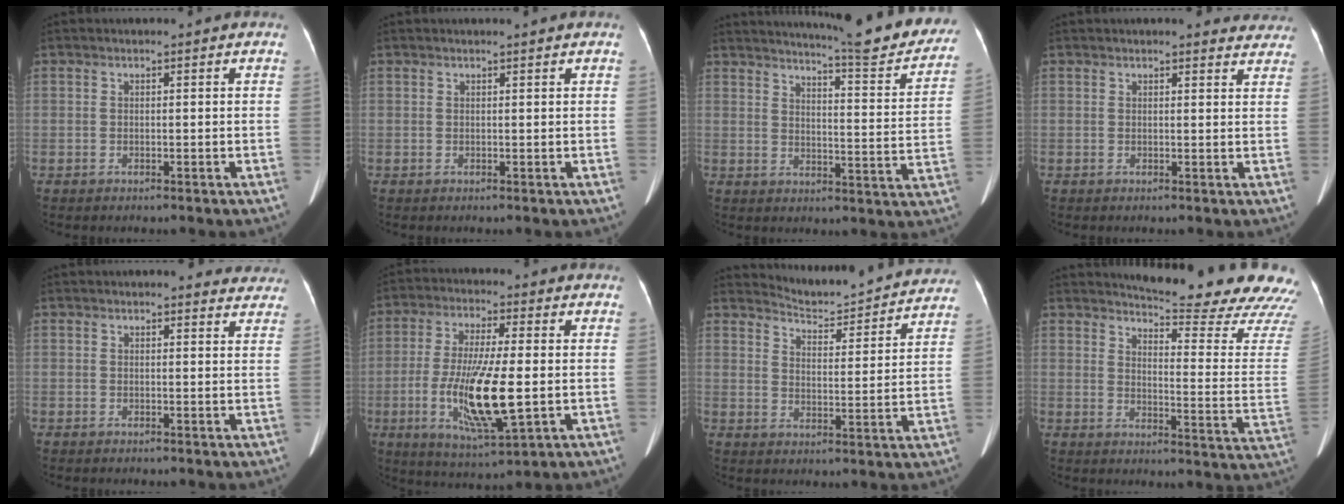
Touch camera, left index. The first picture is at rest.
{"total": 0.7, "force": [0.6, -0.2, 0.3], "torque": [-0.011, -0.001, 0.016]}
{"total": 18.4, "force": [17.0, 0.6, 7.2], "torque": [-0.098, -0.072, 0.203]}
{"total": 7.1, "force": [6.7, 2.0, 1.4], "torque": [0.014, 0.000, 0.047]}
{"total": 6.7, "force": [6.2, 2.0, 1.2], "torque": [0.017, 0.000, 0.043]}
{"total": 13.6, "force": [-2.2, 2.1, 13.3], "torque": [-0.258, -0.024, -0.034]}
{"total": 14.9, "force": [14.6, 1.9, 2.6], "torque": [-0.031, -0.024, 0.181]}
{"total": 20.9, "force": [19.7, 0.6, 6.9], "torque": [-0.091, -0.124, 0.222]}